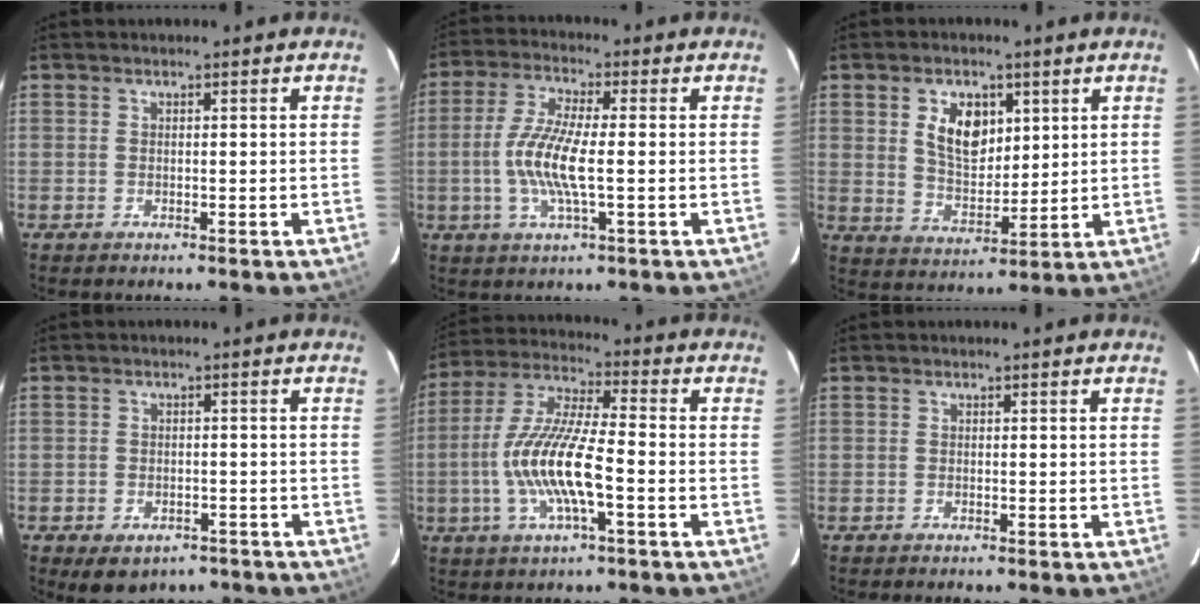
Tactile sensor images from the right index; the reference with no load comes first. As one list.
[{"total": 9.6, "force": [-1.3, 1.6, 9.4], "torque": [-0.193, 0.000, -0.030]}, {"total": 8.9, "force": [3.2, 5.5, 6.2], "torque": [-0.109, 0.007, 0.067]}, {"total": 7.5, "force": [-5.0, 4.6, 3.3], "torque": [-0.063, -0.001, -0.056]}, {"total": 14.0, "force": [-3.6, 2.7, 13.3], "torque": [-0.271, -0.001, -0.072]}, {"total": 0.0}]